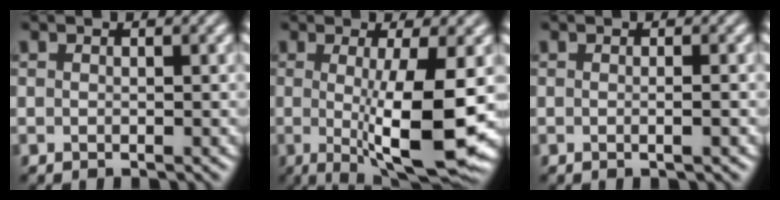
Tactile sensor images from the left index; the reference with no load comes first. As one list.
[{"total": 9.4, "force": [-0.8, 2.1, 9.1], "torque": [-0.134, -0.022, -0.006]}, {"total": 1.6, "force": [0.2, 0.8, 1.4], "torque": [0.012, 0.004, -0.012]}]